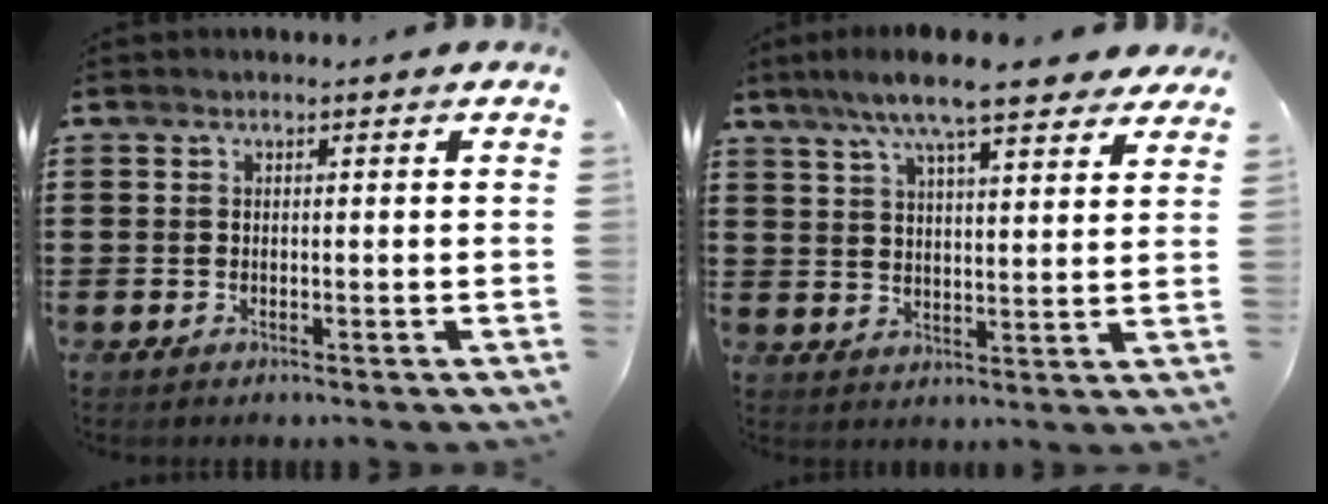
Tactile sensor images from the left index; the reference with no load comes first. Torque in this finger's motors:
{"motor_torque": [0.94, -1.20, 1.06, 0.21]}